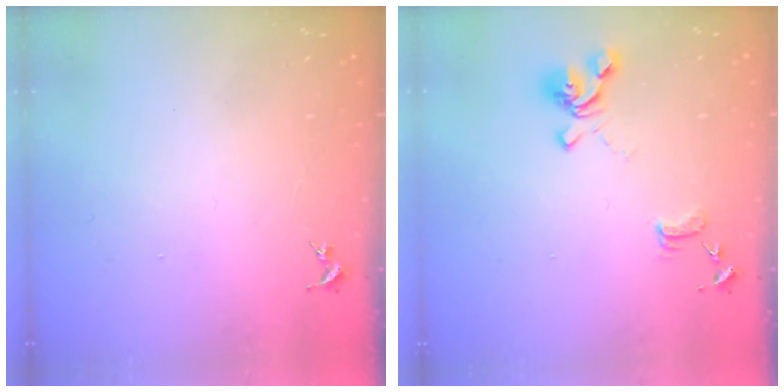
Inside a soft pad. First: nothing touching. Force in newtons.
{"total": 13.1, "press": 13.0, "slide": 1.2}